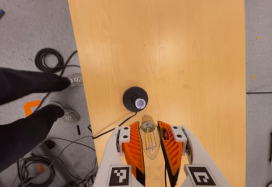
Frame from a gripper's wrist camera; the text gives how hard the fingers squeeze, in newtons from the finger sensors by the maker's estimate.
{"total": 16.5, "left": 16.6, "right": 16.3}